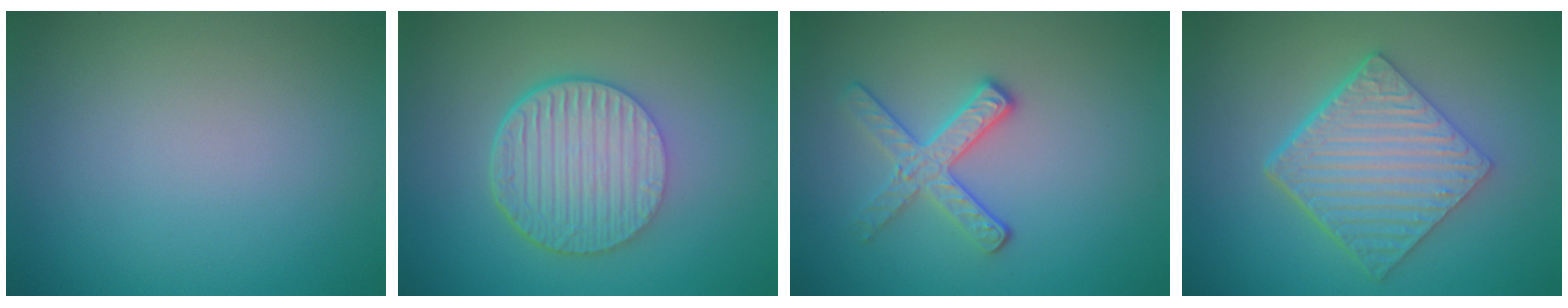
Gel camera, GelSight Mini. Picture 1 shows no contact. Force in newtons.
{"total": 6.7, "press": 4.6, "slide": 4.9}
{"total": 2.8, "press": 2.6, "slide": 1.0}
{"total": 6.4, "press": 4.6, "slide": 4.4}